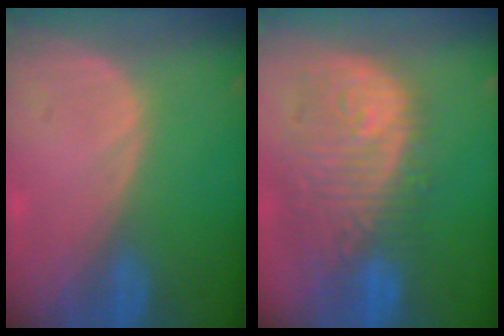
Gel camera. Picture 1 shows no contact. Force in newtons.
{"total": 12.0, "press": 10.7, "slide": 5.4}